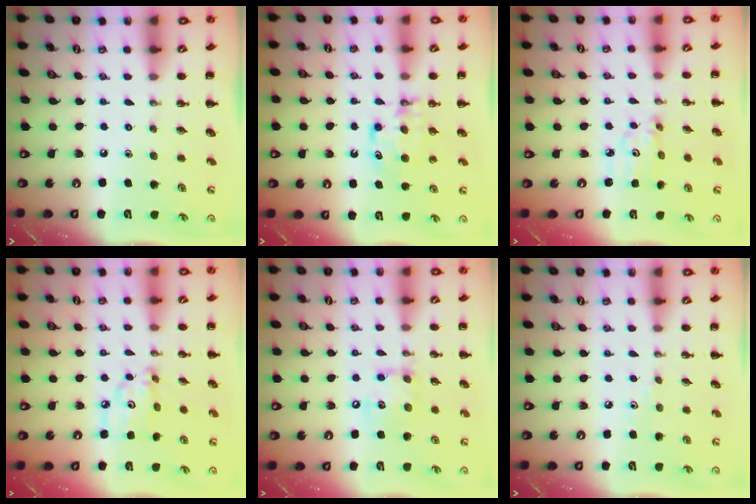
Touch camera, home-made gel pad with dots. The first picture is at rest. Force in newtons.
{"total": 6.1, "press": 6.0, "slide": 1.0}
{"total": 3.5, "press": 3.5, "slide": 0.1}
{"total": 6.8, "press": 6.8, "slide": 0.7}
{"total": 10.3, "press": 10.3, "slide": 1.3}
{"total": 2.7, "press": 2.5, "slide": 0.9}